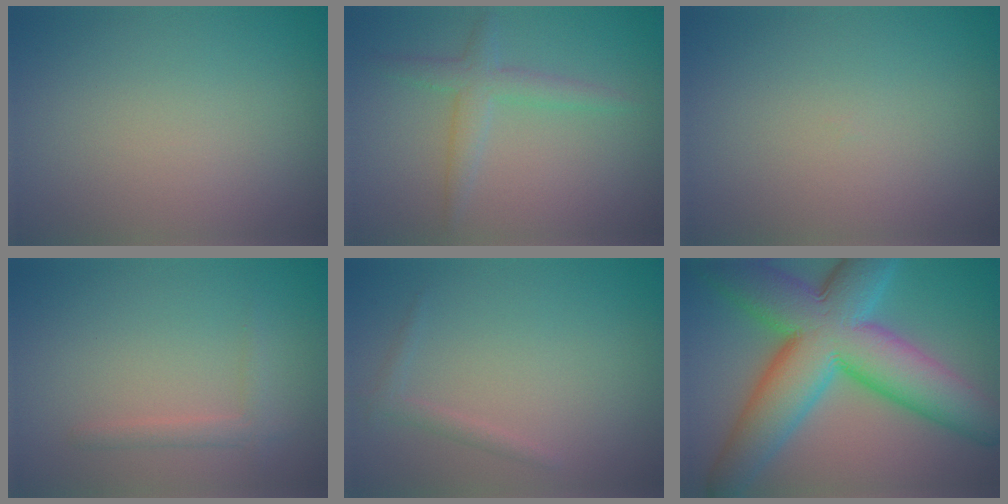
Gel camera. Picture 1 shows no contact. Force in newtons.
{"total": 2.5, "press": 2.5, "slide": 0.1}
{"total": 0.0}
{"total": 1.4, "press": 1.4, "slide": 0.1}
{"total": 1.0, "press": 1.0, "slide": 0.0}
{"total": 14.5, "press": 14.5, "slide": 0.2}